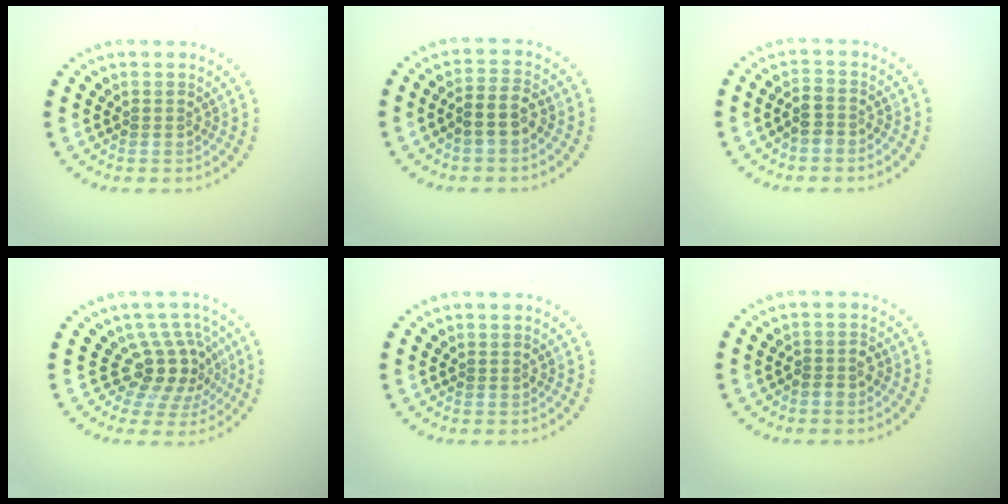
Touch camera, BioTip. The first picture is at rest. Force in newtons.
{"total": 2.6, "press": 2.3, "slide": 1.1}
{"total": 1.9, "press": 1.7, "slide": 0.9}
{"total": 4.0, "press": 2.9, "slide": 2.8}
{"total": 0.0}
{"total": 1.5, "press": 1.2, "slide": 0.9}